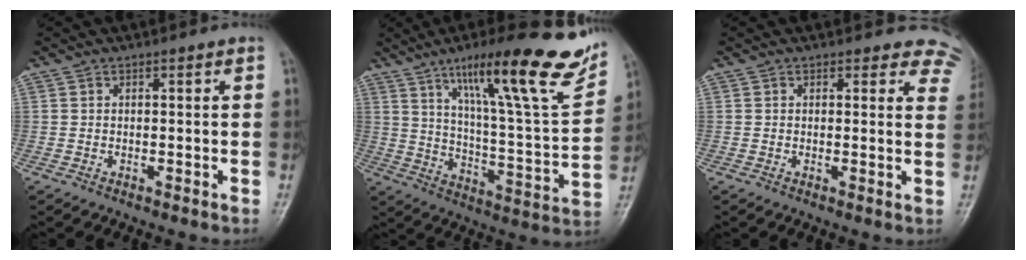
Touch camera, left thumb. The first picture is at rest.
{"total": 25.2, "force": [15.1, 4.4, 19.7], "torque": [-0.265, -0.049, 0.234]}
{"total": 7.8, "force": [6.9, 3.7, 0.6], "torque": [0.053, -0.025, 0.036]}